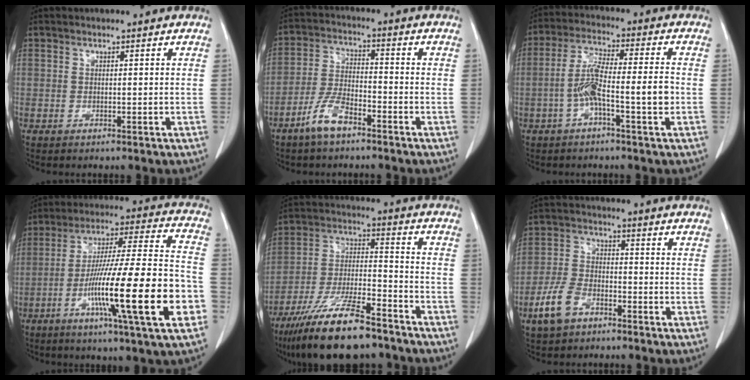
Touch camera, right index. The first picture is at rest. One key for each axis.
{"total": 6.7, "fx": -4.6, "fy": 2.1, "fz": 4.4, "tx": -0.100, "ty": -0.002, "tz": -0.092}
{"total": 8.5, "fx": -2.2, "fy": 0.9, "fz": 8.2, "tx": -0.156, "ty": 0.020, "tz": -0.041}
{"total": 22.9, "fx": -7.6, "fy": 0.5, "fz": 21.6, "tx": -0.336, "ty": -0.017, "tz": -0.127}
{"total": 16.5, "fx": -12.7, "fy": 3.2, "fz": 10.1, "tx": -0.205, "ty": -0.022, "tz": -0.228}
{"total": 7.2, "fx": -4.2, "fy": 4.0, "fz": 4.2, "tx": -0.105, "ty": 0.003, "tz": -0.082}